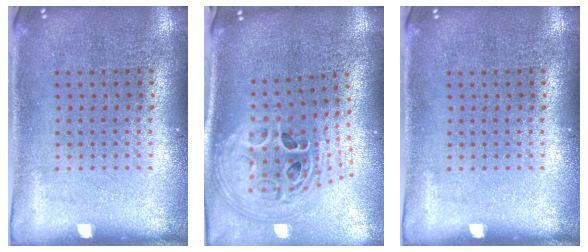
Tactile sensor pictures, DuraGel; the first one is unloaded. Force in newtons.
{"total": 2.9, "press": 2.0, "slide": 2.1}
{"total": 0.0}